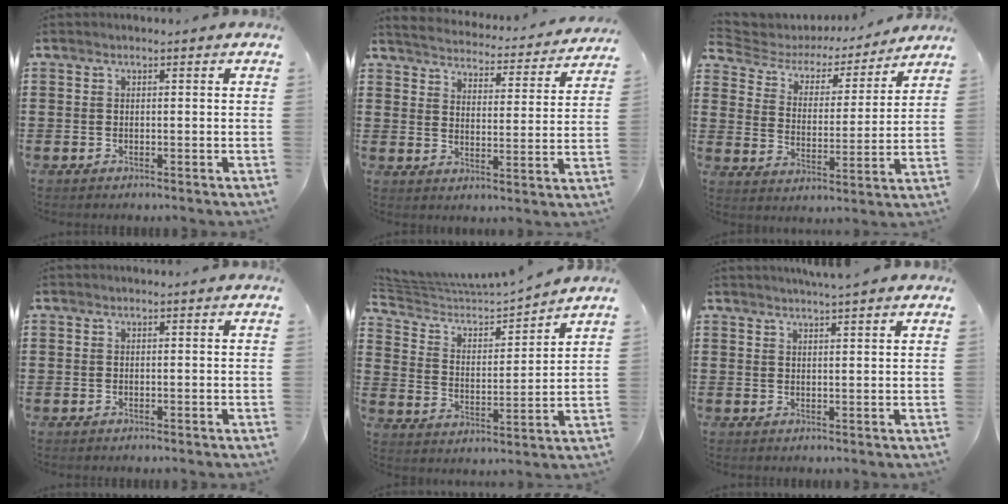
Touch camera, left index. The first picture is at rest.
{"total": 4.0, "force": [4.0, -0.4, 0.1], "torque": [-0.028, -0.038, 0.064]}
{"total": 4.5, "force": [4.1, 1.3, 1.1], "torque": [-0.048, -0.027, 0.063]}
{"total": 0.0}
{"total": 5.2, "force": [4.9, 0.6, 1.5], "torque": [-0.059, -0.040, 0.078]}
{"total": 2.4, "force": [2.3, -0.2, 0.9], "torque": [-0.022, -0.001, 0.043]}